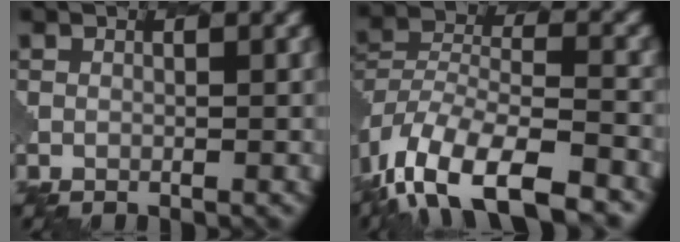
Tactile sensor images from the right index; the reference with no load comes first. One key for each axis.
{"total": 12.2, "fx": -8.4, "fy": 5.1, "fz": 7.2, "tx": -0.143, "ty": -0.007, "tz": -0.141}